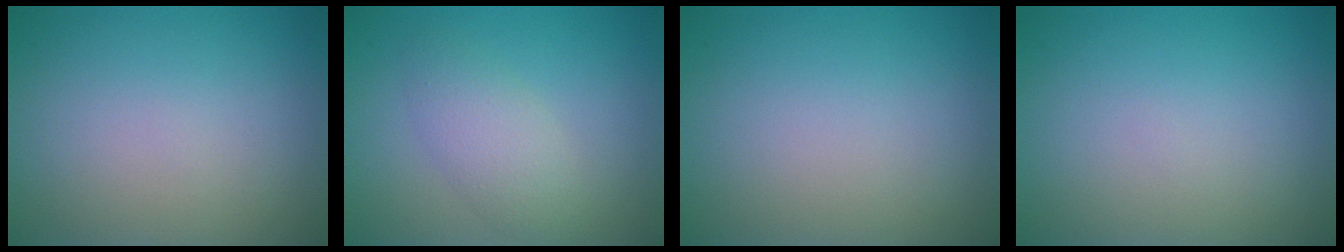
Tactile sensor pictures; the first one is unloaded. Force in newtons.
{"total": 2.9, "press": 2.9, "slide": 0.1}
{"total": 0.0}
{"total": 0.0}